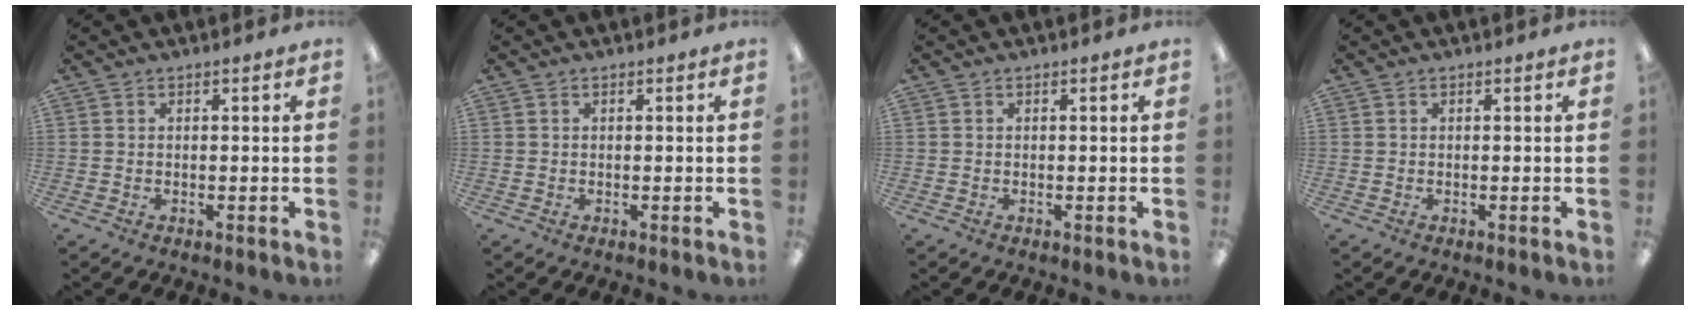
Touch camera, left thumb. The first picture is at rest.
{"total": 0.0}
{"total": 0.0}
{"total": 0.0}